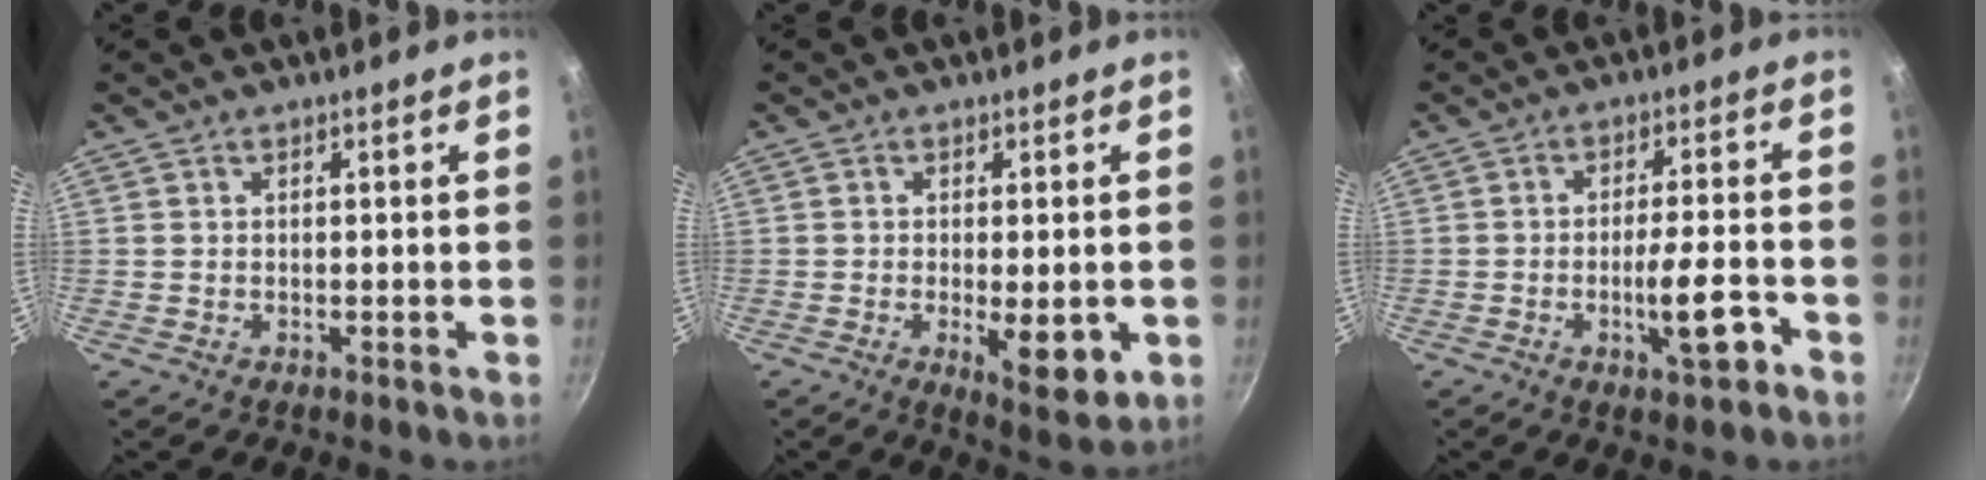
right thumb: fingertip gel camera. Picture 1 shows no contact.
{"total": 8.1, "force": [-1.8, 2.8, 7.3], "torque": [-0.101, -0.015, -0.019]}
{"total": 7.7, "force": [-3.5, 1.6, 6.7], "torque": [-0.099, 0.020, -0.054]}